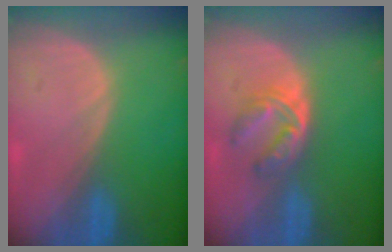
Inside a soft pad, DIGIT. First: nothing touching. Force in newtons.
{"total": 6.2, "press": 5.0, "slide": 3.6}